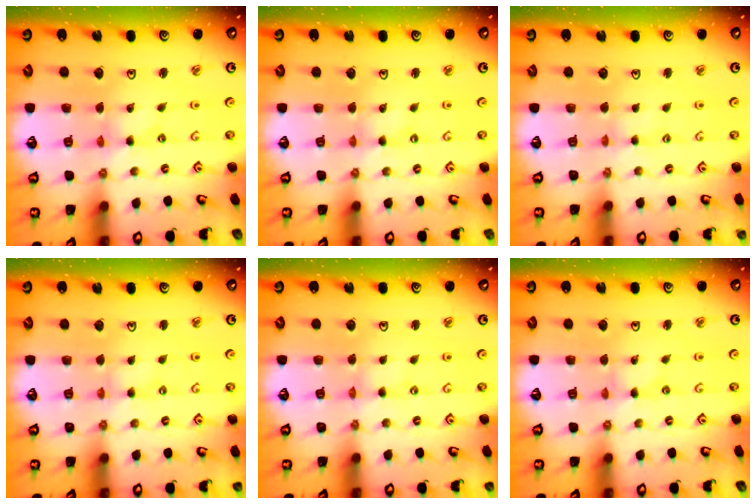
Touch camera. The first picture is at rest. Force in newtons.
{"total": 0.0}
{"total": 1.8, "press": 1.8, "slide": 0.4}
{"total": 1.1, "press": 1.1, "slide": 0.3}
{"total": 0.0}
{"total": 0.0}